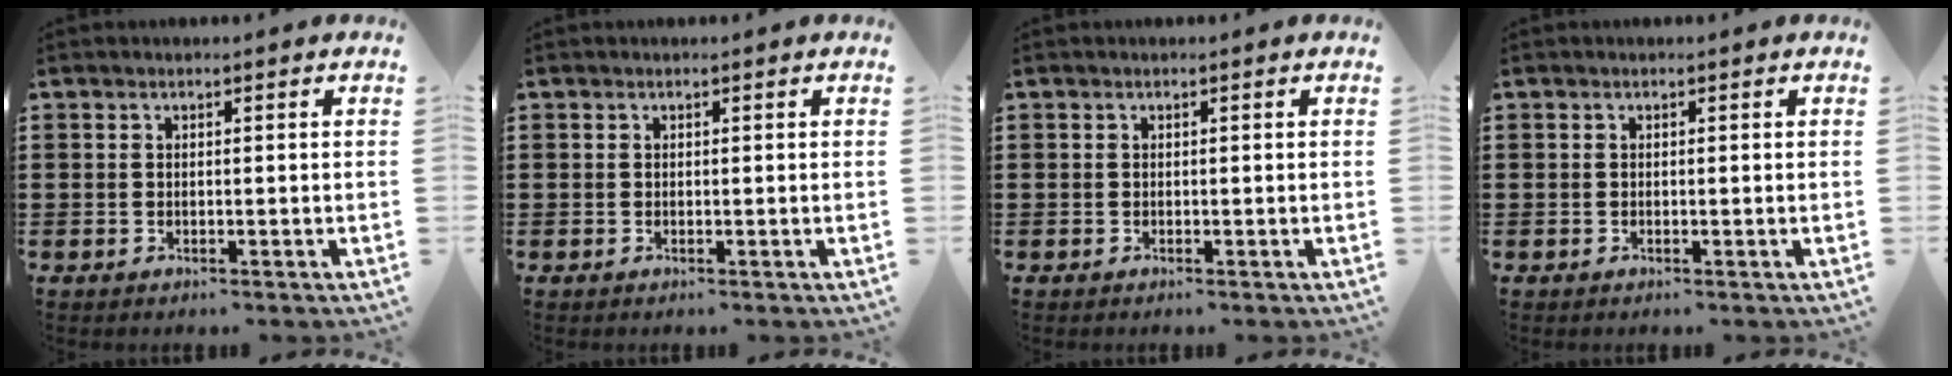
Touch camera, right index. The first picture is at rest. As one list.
[{"total": 0.0}, {"total": 0.0}, {"total": 0.0}]